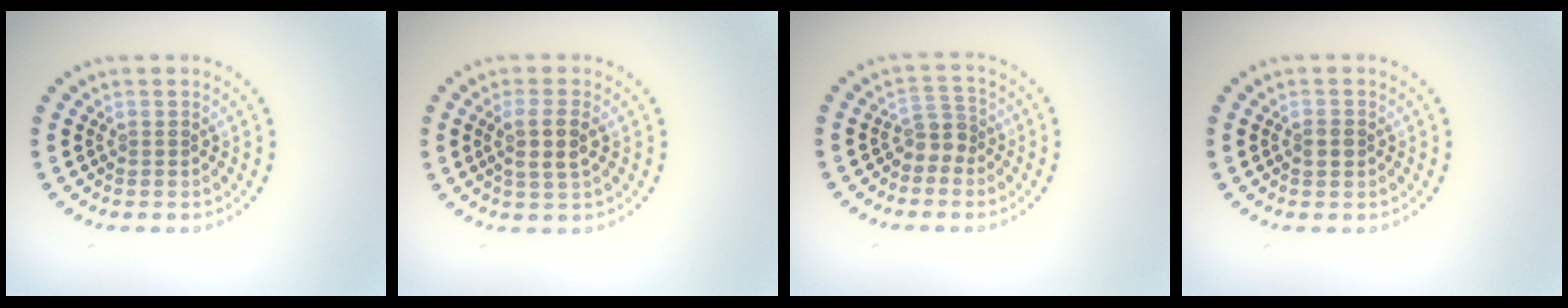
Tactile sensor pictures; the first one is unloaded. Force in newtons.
{"total": 2.6, "press": 2.4, "slide": 1.0}
{"total": 2.1, "press": 1.6, "slide": 1.3}
{"total": 1.5, "press": 1.5, "slide": 0.2}